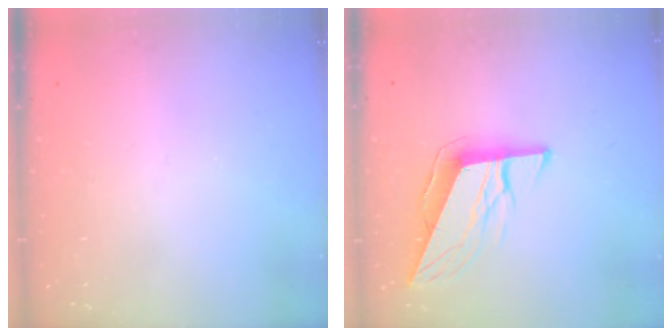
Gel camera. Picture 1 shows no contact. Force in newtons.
{"total": 10.5, "press": 10.2, "slide": 2.4}